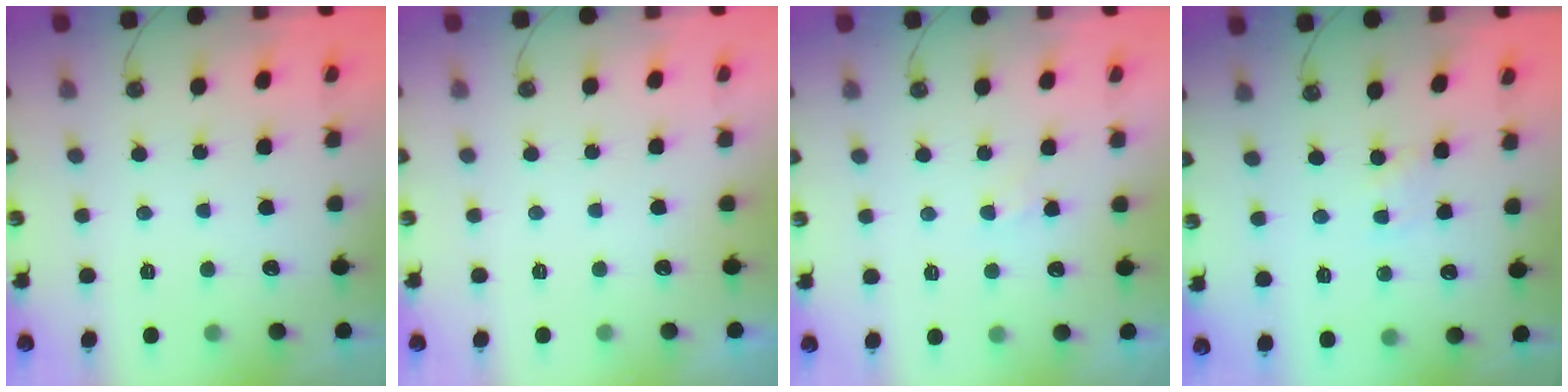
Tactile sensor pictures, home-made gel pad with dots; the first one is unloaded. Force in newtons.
{"total": 0.0}
{"total": 4.5, "press": 4.5, "slide": 0.6}
{"total": 1.3, "press": 1.3, "slide": 0.2}